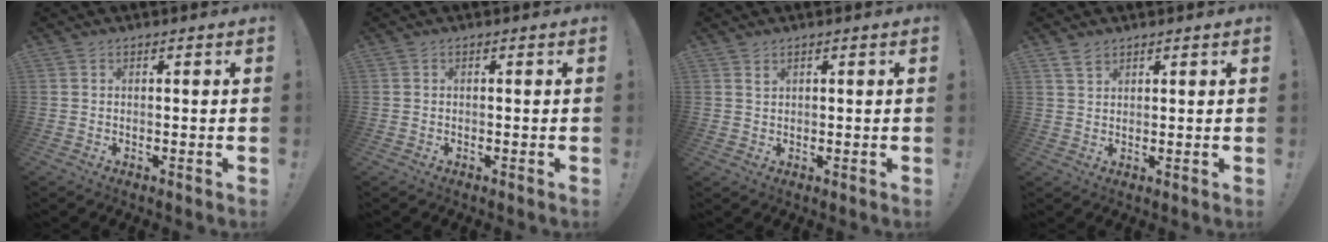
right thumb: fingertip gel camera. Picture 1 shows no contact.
{"total": 0.0}
{"total": 1.6, "force": [1.4, 0.7, 0.4], "torque": [-0.001, -0.005, 0.025]}
{"total": 3.2, "force": [2.4, 1.6, 1.3], "torque": [-0.021, -0.011, 0.044]}